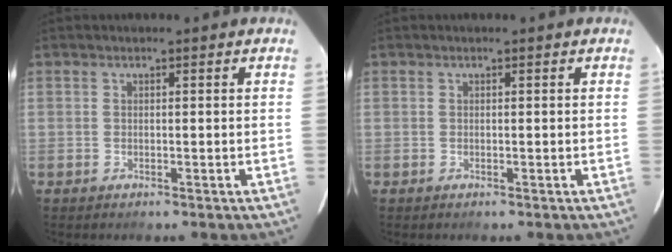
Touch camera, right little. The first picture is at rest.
{"total": 0.0}